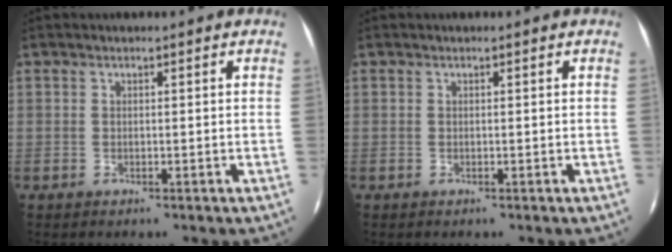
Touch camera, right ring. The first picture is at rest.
{"total": 0.0}